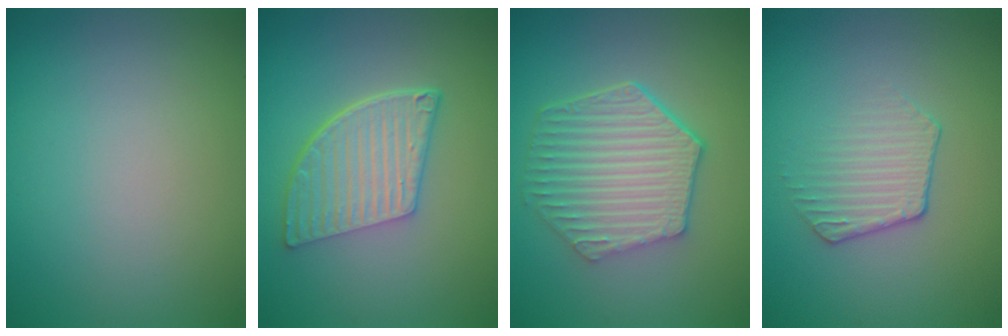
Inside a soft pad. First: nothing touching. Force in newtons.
{"total": 5.8, "press": 4.2, "slide": 4.0}
{"total": 6.3, "press": 4.9, "slide": 3.9}
{"total": 2.1, "press": 1.5, "slide": 1.4}